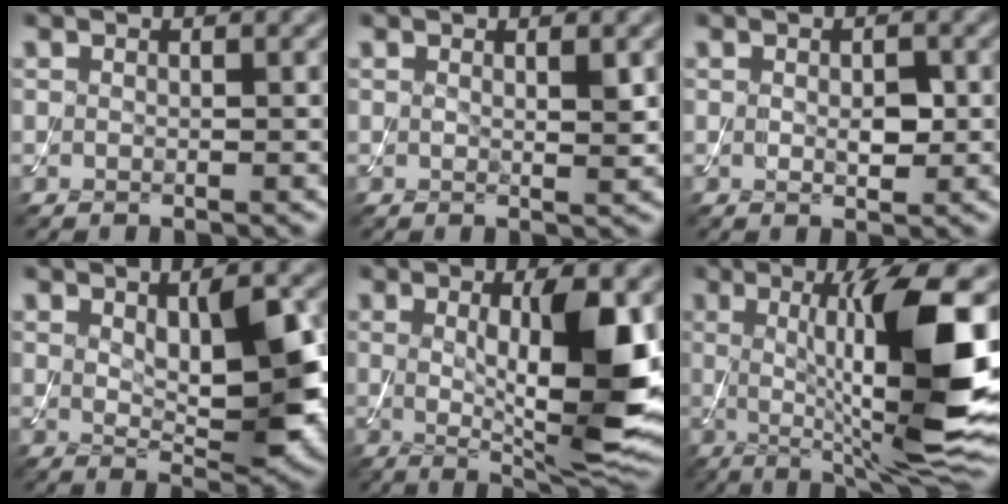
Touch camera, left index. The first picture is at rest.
{"total": 1.3, "force": [0.5, 0.3, 1.1], "torque": [-0.017, -0.005, 0.008]}
{"total": 1.9, "force": [0.0, 1.1, 1.5], "torque": [-0.027, -0.003, 0.002]}
{"total": 6.6, "force": [1.0, 2.4, 6.1], "torque": [-0.093, -0.004, 0.020]}
{"total": 9.4, "force": [0.8, 2.1, 9.1], "torque": [-0.141, -0.020, 0.022]}
{"total": 12.8, "force": [0.4, 2.5, 12.6], "torque": [-0.184, -0.005, 0.013]}